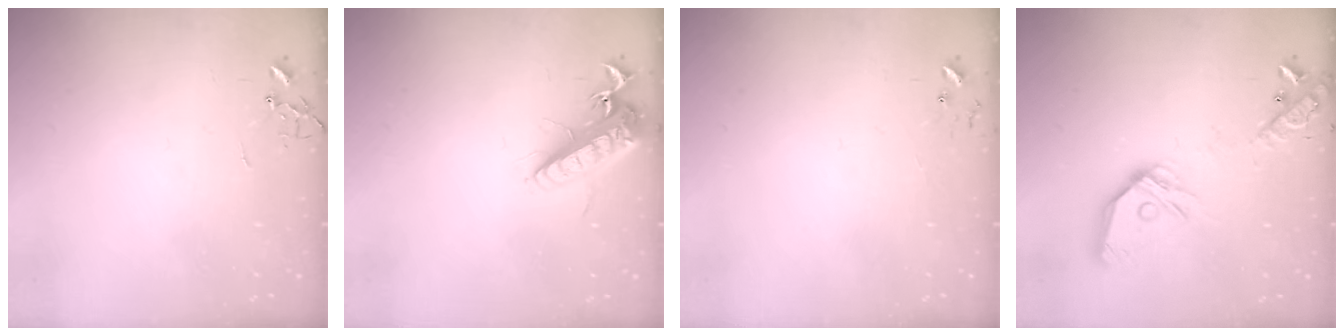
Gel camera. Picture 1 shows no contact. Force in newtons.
{"total": 15.9, "press": 15.5, "slide": 3.3}
{"total": 4.7, "press": 4.7, "slide": 0.4}
{"total": 17.7, "press": 17.5, "slide": 2.5}